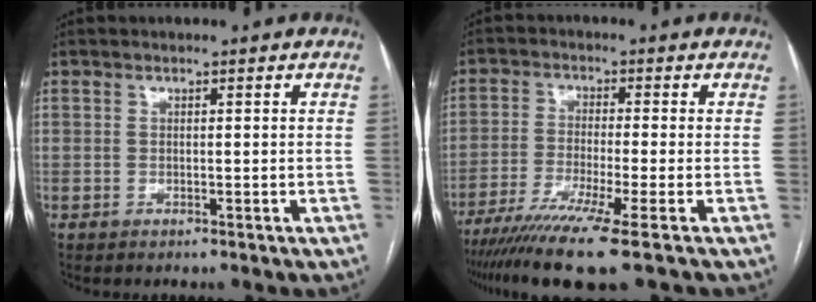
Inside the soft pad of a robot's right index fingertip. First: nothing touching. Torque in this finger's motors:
{"motor_torque": [1.40, -0.74, 0.45, 0.17]}